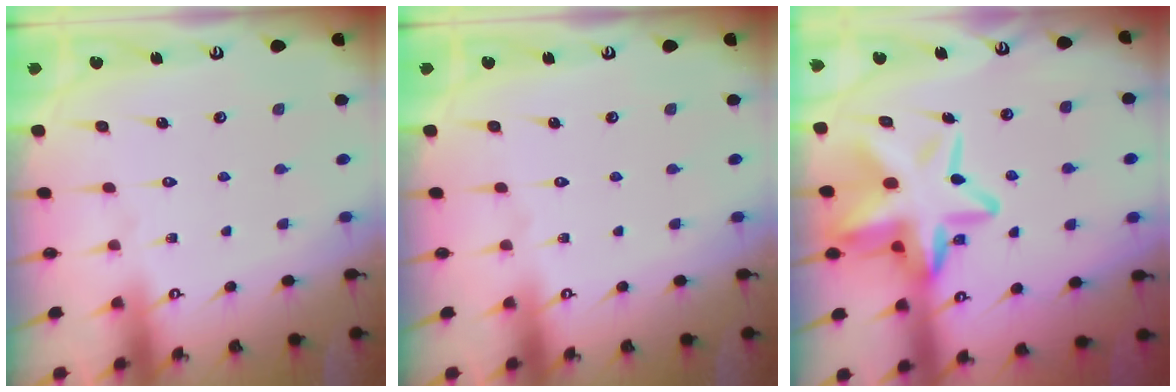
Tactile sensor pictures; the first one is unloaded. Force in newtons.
{"total": 0.0}
{"total": 18.3, "press": 18.2, "slide": 1.9}